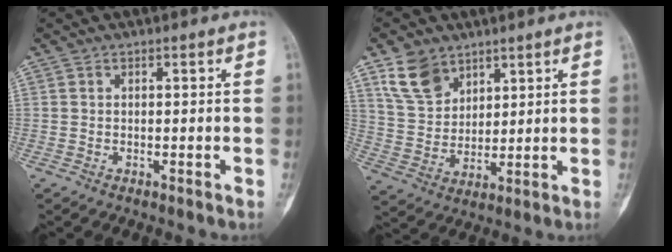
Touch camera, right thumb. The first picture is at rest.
{"total": 9.3, "force": [5.9, 6.1, 3.8], "torque": [-0.054, -0.027, 0.125]}